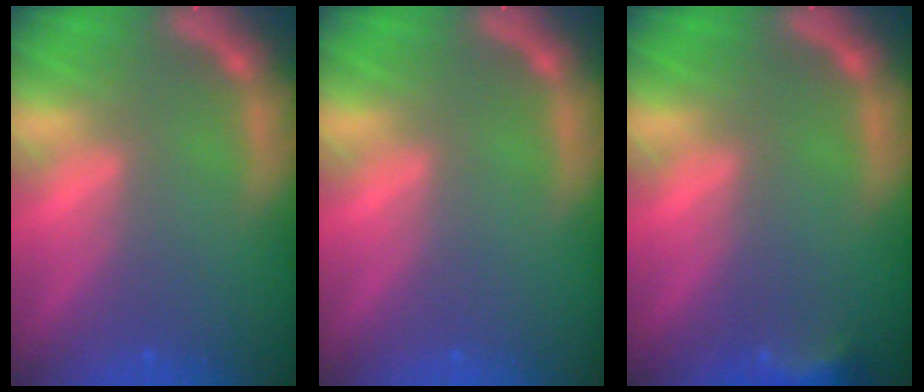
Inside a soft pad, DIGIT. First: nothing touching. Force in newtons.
{"total": 0.0}
{"total": 3.0}